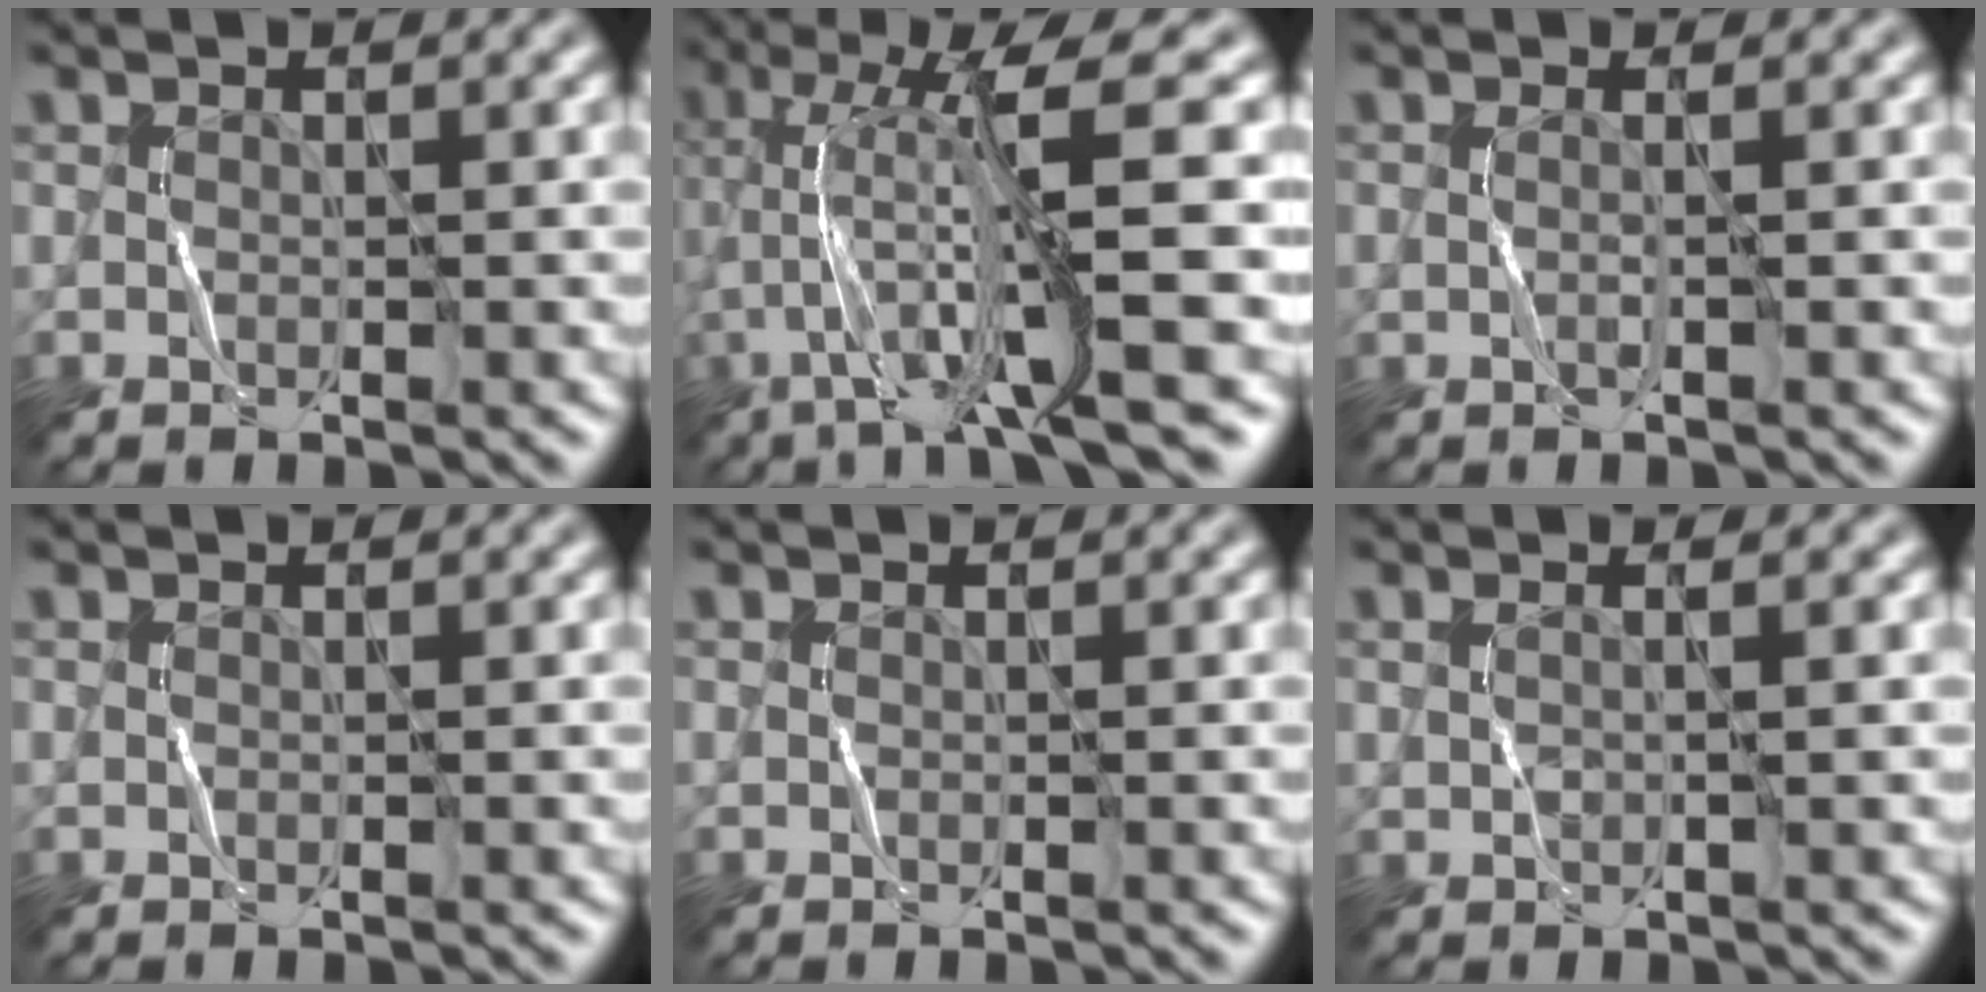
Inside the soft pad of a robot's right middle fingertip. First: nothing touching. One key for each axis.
{"total": 9.4, "fx": -2.2, "fy": 1.1, "fz": 9.0, "tx": -0.142, "ty": 0.021, "tz": -0.033}
{"total": 1.3, "fx": 0.4, "fy": 0.7, "fz": 1.1, "tx": -0.001, "ty": -0.005, "tz": -0.013}
{"total": 0.0}
{"total": 0.0}
{"total": 0.7, "fx": 0.5, "fy": 0.2, "fz": 0.5, "tx": -0.010, "ty": -0.003, "tz": 0.005}